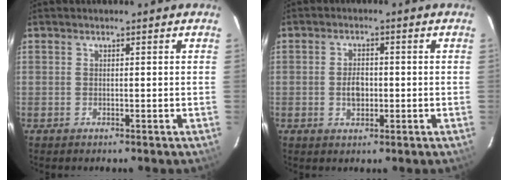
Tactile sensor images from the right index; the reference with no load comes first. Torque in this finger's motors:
{"motor_torque": [0.38, -0.14, 0.13, 0.02]}